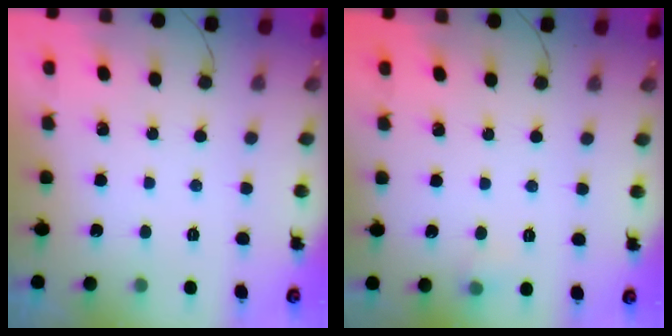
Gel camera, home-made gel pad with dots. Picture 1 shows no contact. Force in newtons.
{"total": 4.5, "press": 4.4, "slide": 0.6}